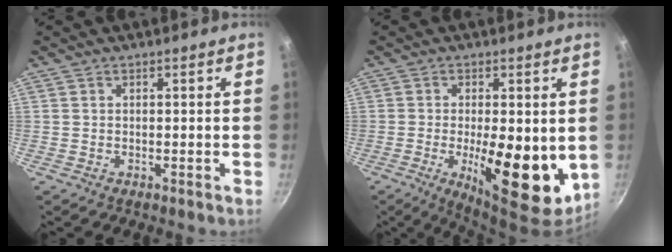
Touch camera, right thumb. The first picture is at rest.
{"total": 14.8, "force": [-2.0, 5.6, 13.5], "torque": [-0.186, -0.010, -0.020]}